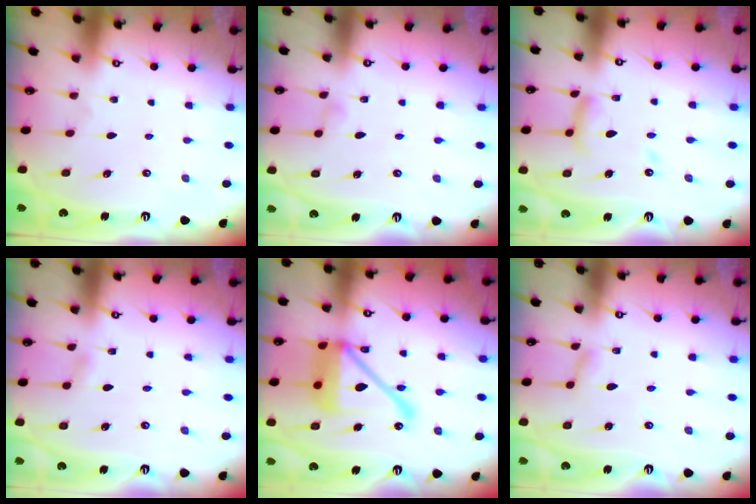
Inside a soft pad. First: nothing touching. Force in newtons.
{"total": 2.5, "press": 2.4, "slide": 0.3}
{"total": 10.9, "press": 10.8, "slide": 1.0}
{"total": 2.6, "press": 2.6, "slide": 0.3}
{"total": 18.5, "press": 18.3, "slide": 2.7}
{"total": 2.8, "press": 2.7, "slide": 0.3}